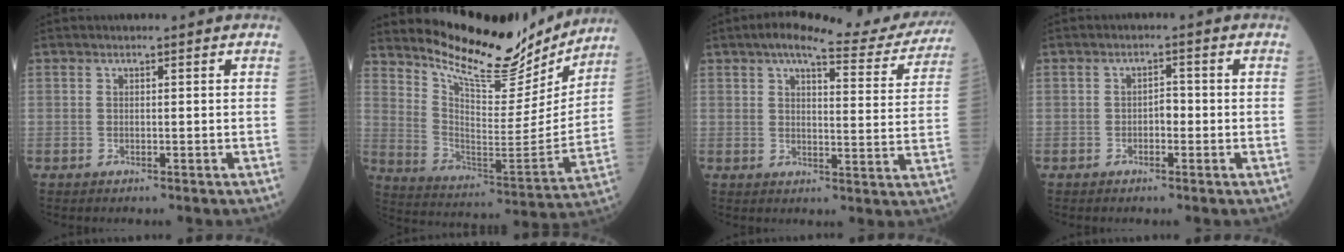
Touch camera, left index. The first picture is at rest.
{"total": 18.7, "force": [17.2, 4.4, 6.0], "torque": [-0.109, -0.042, 0.260]}
{"total": 16.2, "force": [14.5, 3.0, 6.8], "torque": [-0.078, -0.006, 0.166]}
{"total": 1.8, "force": [-0.5, 1.0, 1.4], "torque": [-0.015, 0.006, -0.011]}